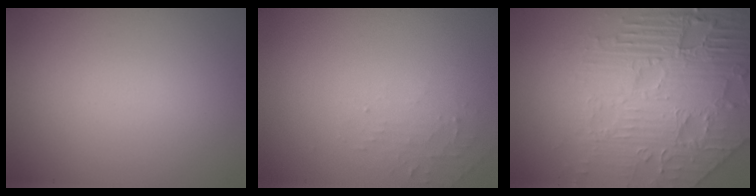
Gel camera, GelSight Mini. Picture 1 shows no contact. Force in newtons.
{"total": 1.2, "press": 1.2, "slide": 0.3}
{"total": 8.0, "press": 6.2, "slide": 5.1}